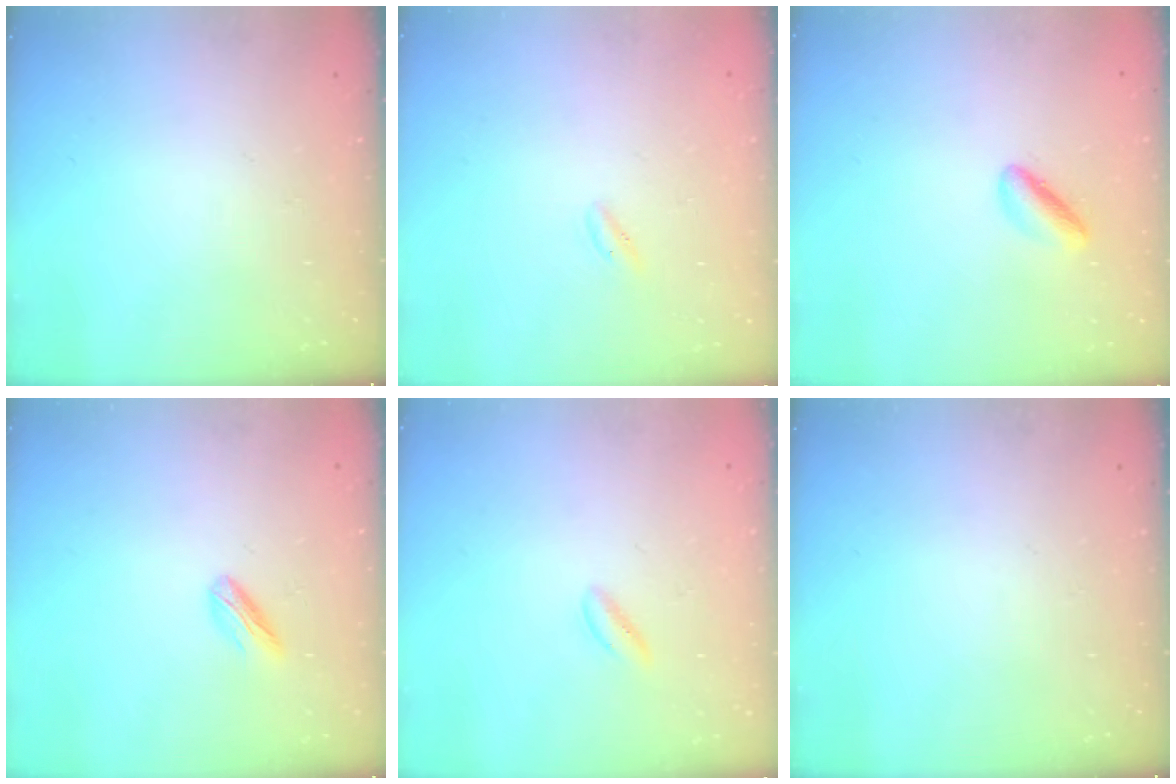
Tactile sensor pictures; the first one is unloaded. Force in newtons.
{"total": 0.0}
{"total": 2.8, "press": 2.8, "slide": 0.3}
{"total": 3.0, "press": 2.9, "slide": 0.7}
{"total": 2.1, "press": 1.9, "slide": 0.9}
{"total": 0.0}